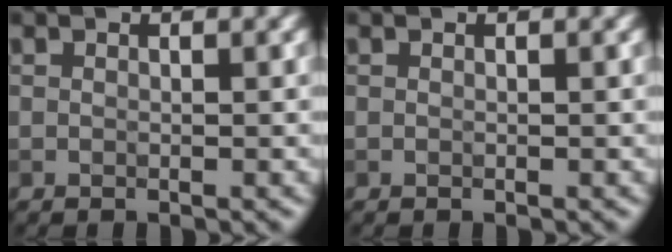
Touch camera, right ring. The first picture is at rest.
{"total": 0.0}